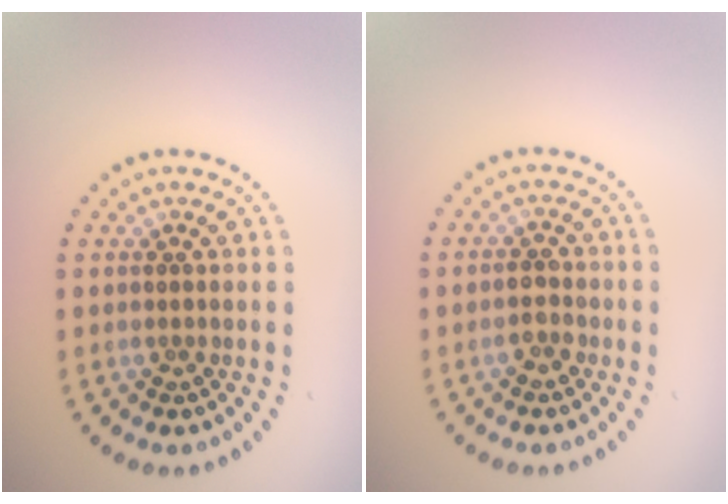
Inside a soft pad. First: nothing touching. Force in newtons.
{"total": 1.8, "press": 1.8, "slide": 0.1}